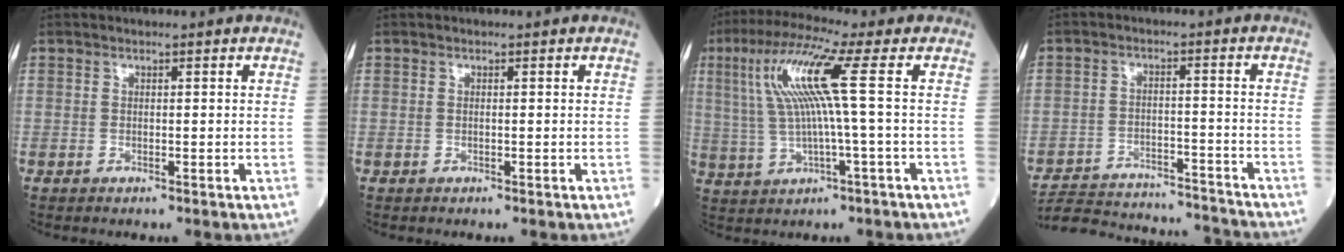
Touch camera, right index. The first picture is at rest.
{"total": 0.0}
{"total": 10.4, "force": [2.2, -0.7, 10.2], "torque": [-0.212, 0.020, 0.045]}
{"total": 18.0, "force": [-17.4, 1.9, 4.1], "torque": [-0.092, 0.000, -0.246]}